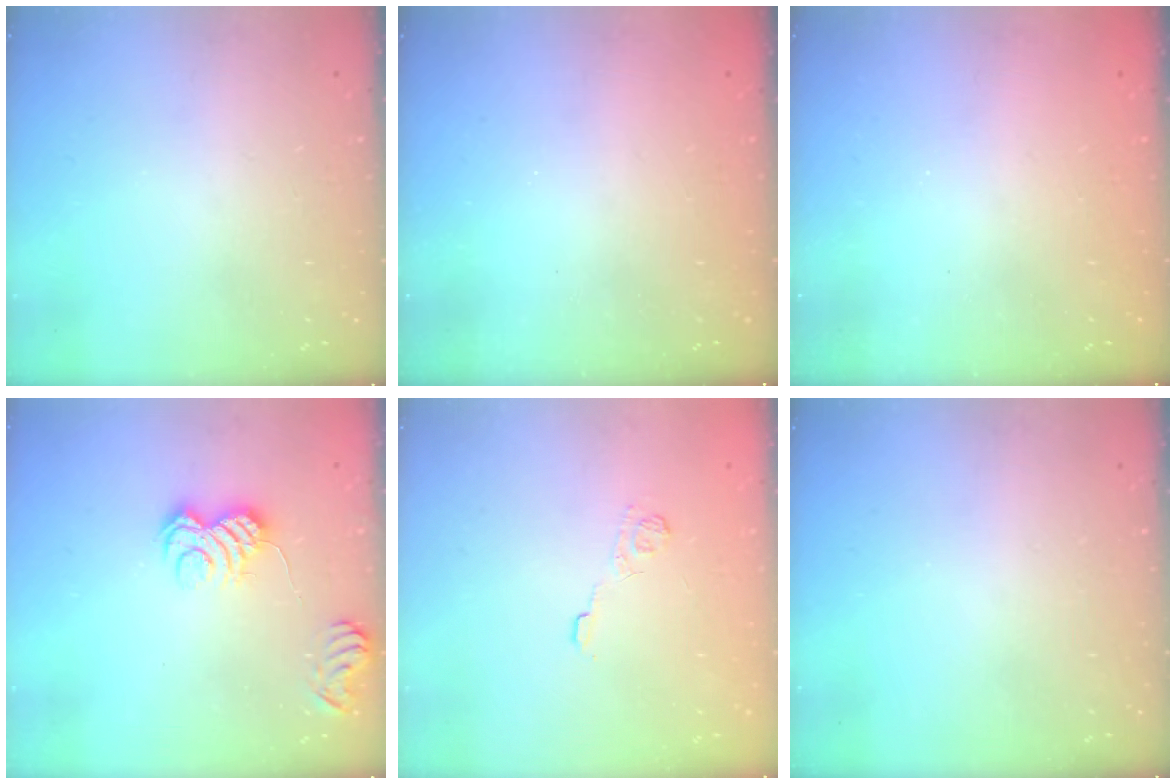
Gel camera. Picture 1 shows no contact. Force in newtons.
{"total": 2.4, "press": 2.3, "slide": 0.7}
{"total": 2.5, "press": 2.4, "slide": 0.8}
{"total": 6.4, "press": 6.3, "slide": 1.4}
{"total": 4.0, "press": 3.7, "slide": 1.4}
{"total": 0.0}